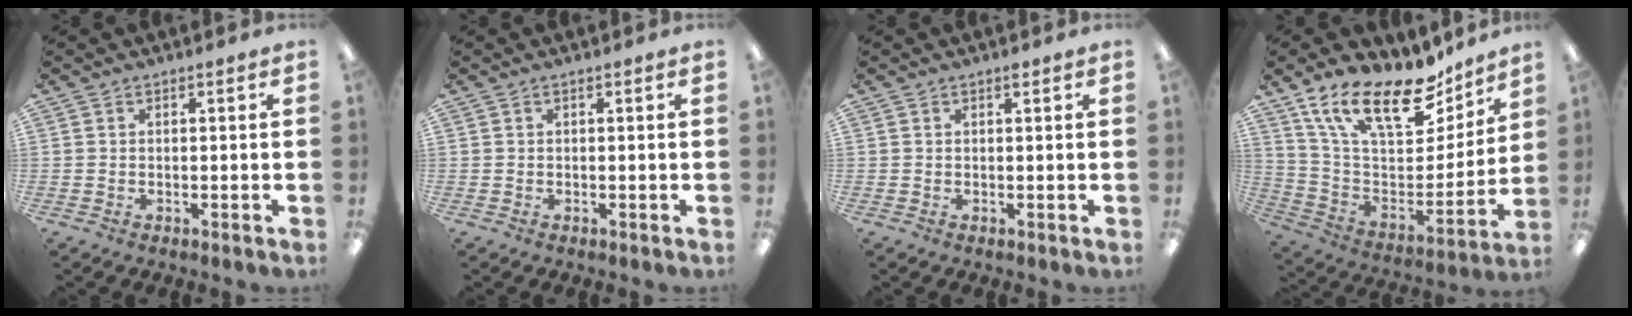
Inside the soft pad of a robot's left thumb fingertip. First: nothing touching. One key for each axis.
{"total": 0.0}
{"total": 0.8, "fx": 0.6, "fy": 0.1, "fz": 0.5, "tx": -0.011, "ty": 0.001, "tz": 0.010}
{"total": 22.2, "fx": 15.4, "fy": 9.3, "fz": 13.0, "tx": -0.219, "ty": -0.097, "tz": 0.272}